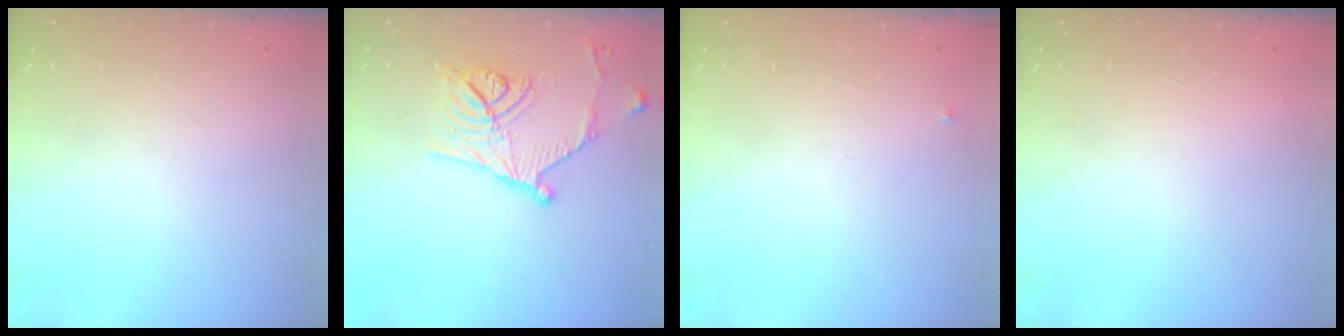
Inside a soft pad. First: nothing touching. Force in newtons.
{"total": 14.8, "press": 14.6, "slide": 2.2}
{"total": 2.7, "press": 2.7, "slide": 0.4}
{"total": 2.9, "press": 2.9, "slide": 0.1}